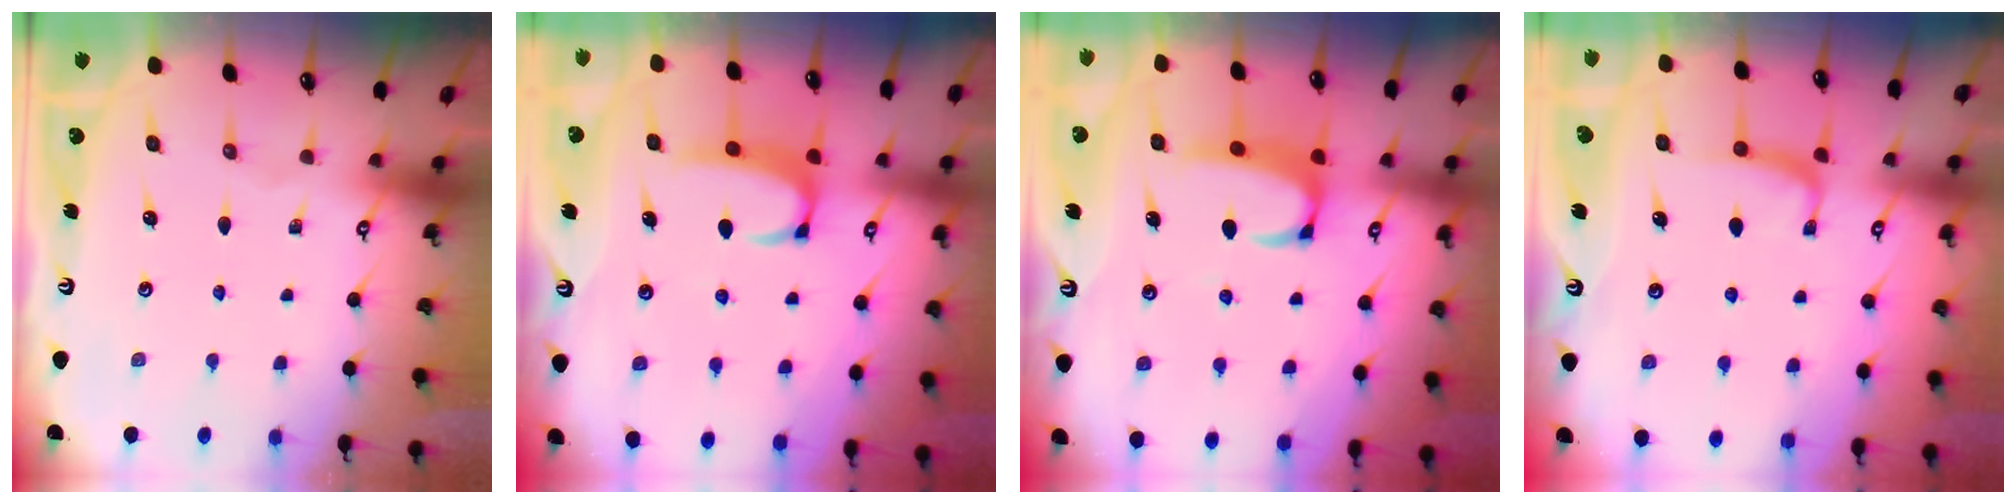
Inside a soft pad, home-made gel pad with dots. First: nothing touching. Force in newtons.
{"total": 2.2, "press": 2.1, "slide": 0.7}
{"total": 2.5, "press": 2.3, "slide": 0.8}
{"total": 0.8, "press": 0.6, "slide": 0.6}